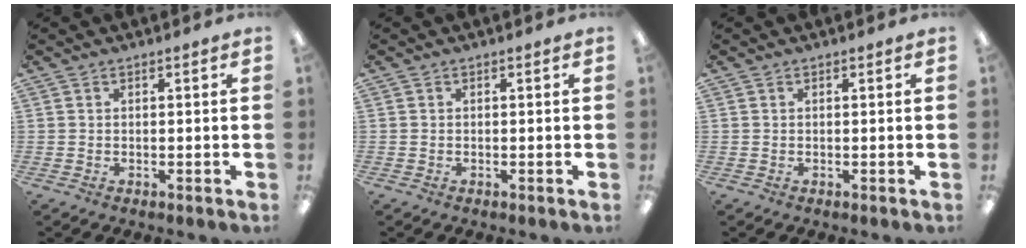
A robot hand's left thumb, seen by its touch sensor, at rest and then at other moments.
{"total": 0.0}
{"total": 0.0}